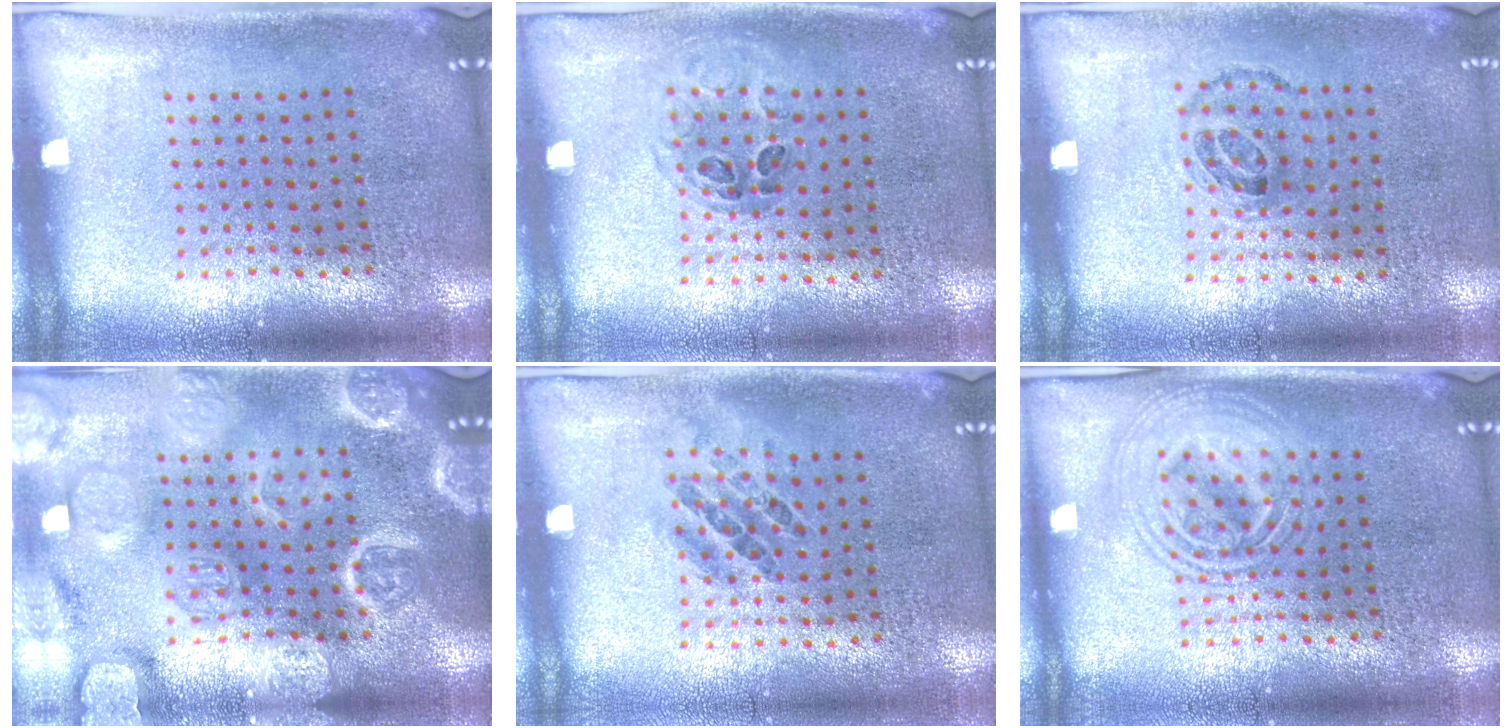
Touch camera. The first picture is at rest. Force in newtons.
{"total": 1.0, "press": 0.7, "slide": 0.6}
{"total": 1.0, "press": 0.7, "slide": 0.7}
{"total": 6.3, "press": 6.2, "slide": 0.7}
{"total": 0.9, "press": 0.7, "slide": 0.6}
{"total": 2.7, "press": 2.7, "slide": 0.3}